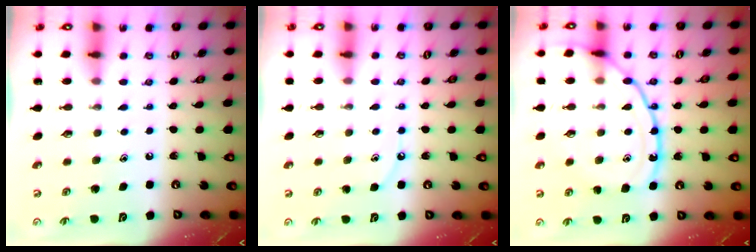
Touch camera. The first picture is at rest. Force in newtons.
{"total": 4.7, "press": 4.7, "slide": 0.4}
{"total": 15.1, "press": 15.0, "slide": 1.4}